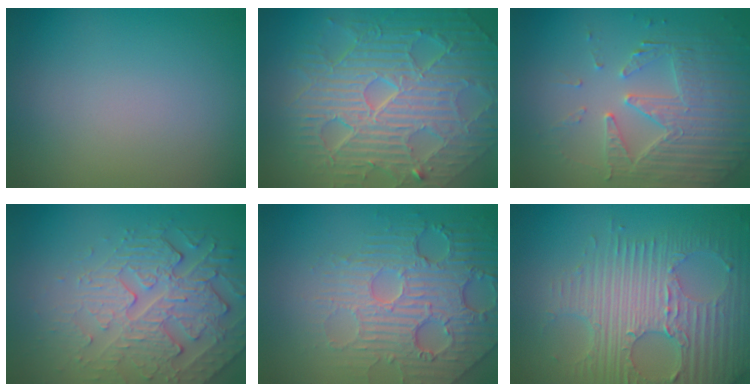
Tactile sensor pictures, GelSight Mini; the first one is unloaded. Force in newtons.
{"total": 11.1, "press": 7.2, "slide": 8.5}
{"total": 5.0, "press": 4.4, "slide": 2.4}
{"total": 4.7, "press": 4.3, "slide": 1.9}
{"total": 6.5, "press": 5.1, "slide": 4.1}
{"total": 7.8, "press": 5.5, "slide": 5.6}